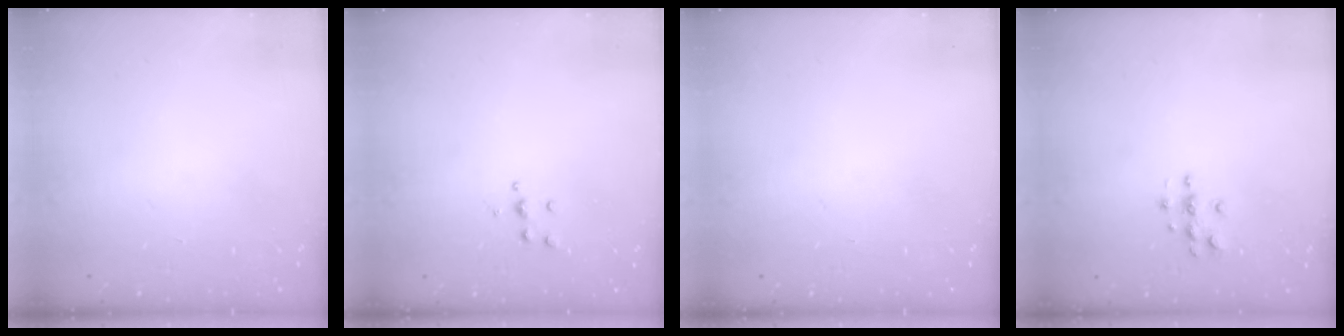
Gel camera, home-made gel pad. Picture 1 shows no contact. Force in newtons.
{"total": 4.3, "press": 4.3, "slide": 0.4}
{"total": 0.0}
{"total": 4.0, "press": 4.0, "slide": 0.5}